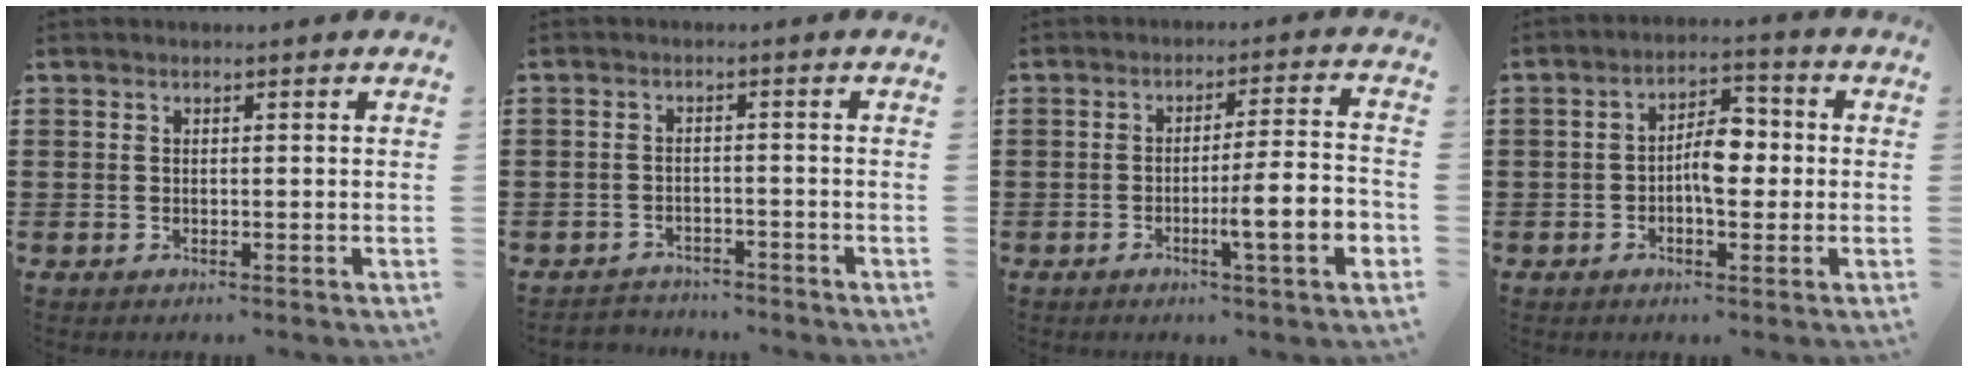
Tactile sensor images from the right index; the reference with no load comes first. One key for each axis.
{"total": 2.4, "fx": -2.3, "fy": 0.6, "fz": -0.2, "tx": -0.003, "ty": 0.002, "tz": -0.052}
{"total": 8.2, "fx": -2.8, "fy": 0.5, "fz": 7.7, "tx": -0.115, "ty": -0.009, "tz": -0.049}
{"total": 5.7, "fx": -0.6, "fy": 2.7, "fz": 5.0, "tx": -0.075, "ty": 0.005, "tz": -0.016}